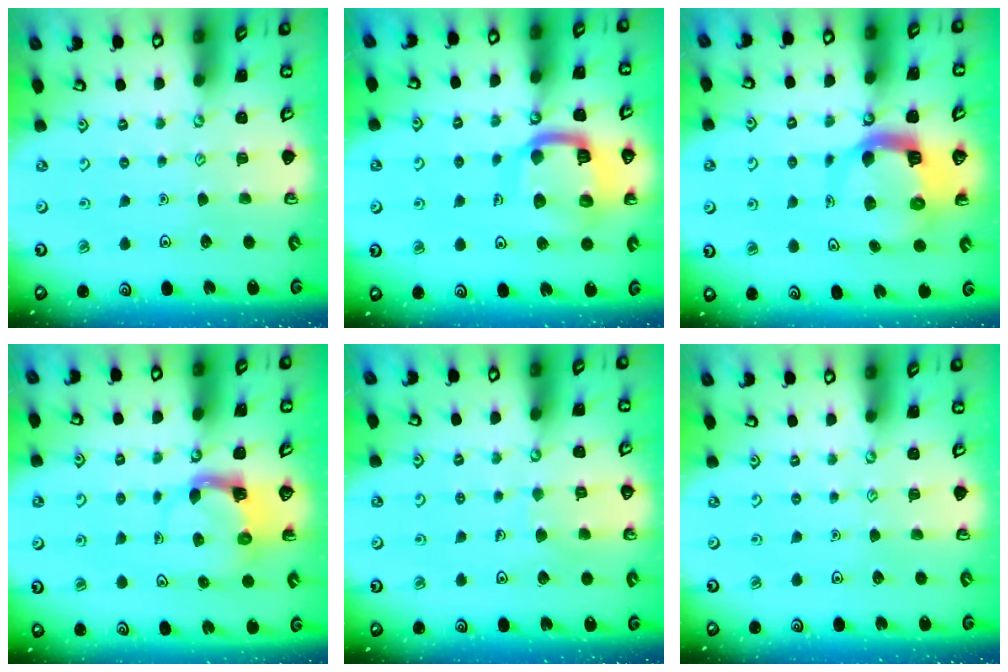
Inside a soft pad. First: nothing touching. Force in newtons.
{"total": 15.1, "press": 15.0, "slide": 1.2}
{"total": 8.9, "press": 8.8, "slide": 1.3}
{"total": 3.8, "press": 3.7, "slide": 0.7}
{"total": 5.5, "press": 5.5, "slide": 0.6}
{"total": 0.0}